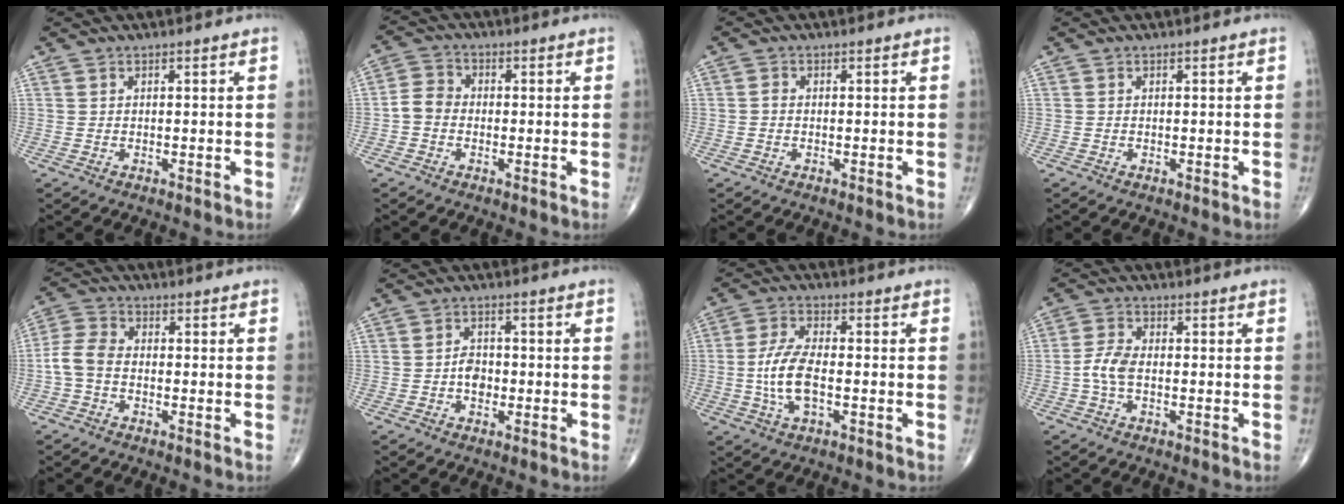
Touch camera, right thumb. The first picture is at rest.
{"total": 4.4, "force": [-1.1, 3.6, 2.3], "torque": [-0.034, 0.015, -0.031]}
{"total": 0.8, "force": [-0.2, 0.6, 0.5], "torque": [-0.006, 0.001, -0.008]}
{"total": 0.0}
{"total": 5.0, "force": [-1.2, 3.3, 3.5], "torque": [-0.073, 0.016, -0.038]}
{"total": 3.3, "force": [-0.8, 2.4, 2.1], "torque": [-0.023, 0.011, -0.018]}
{"total": 8.7, "force": [-1.5, 3.7, 7.8], "torque": [-0.164, 0.010, -0.031]}
{"total": 4.3, "force": [-0.9, 2.2, 3.6], "torque": [-0.083, 0.013, -0.024]}